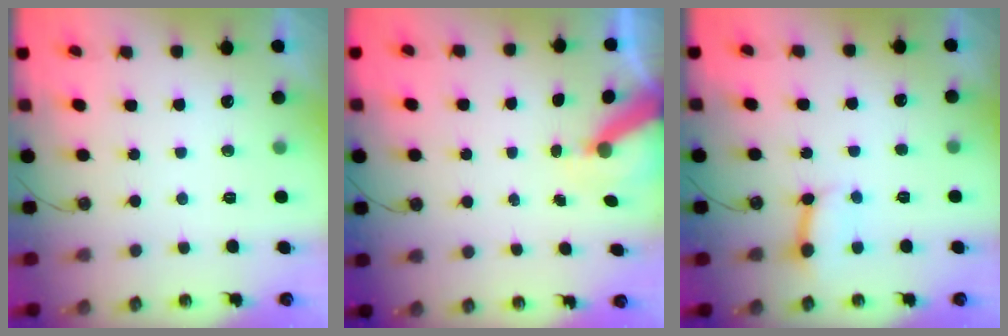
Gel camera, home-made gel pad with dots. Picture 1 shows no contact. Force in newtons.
{"total": 6.8, "press": 6.7, "slide": 0.7}
{"total": 5.6, "press": 5.6, "slide": 0.4}